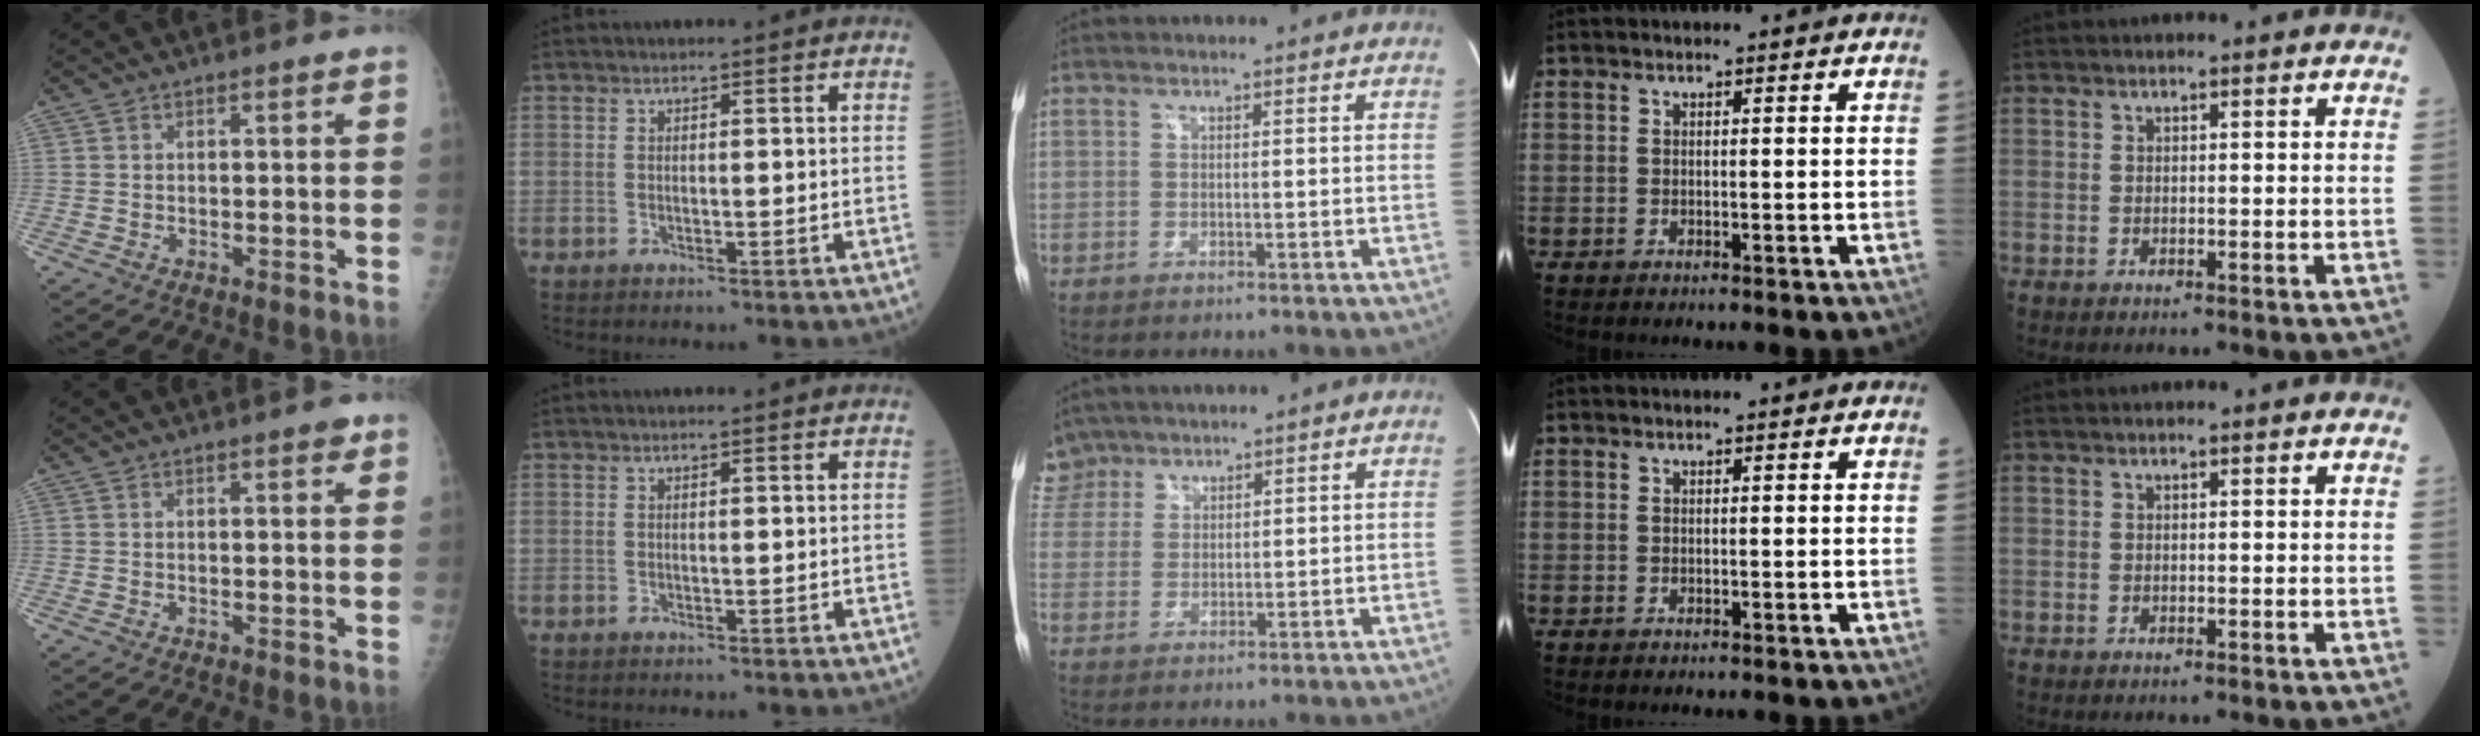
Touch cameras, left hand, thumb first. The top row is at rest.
{"thumb": {"total": 1.7, "force": [1.0, 0.5, 1.2], "torque": [-0.013, -0.002, 0.011]}, "index": {"total": 0.6, "force": [0.6, 0.0, 0.2], "torque": [-0.008, 0.005, 0.008]}, "middle": {"total": 5.9, "force": [4.9, 3.2, -0.5], "torque": [0.013, 0.008, 0.100]}}